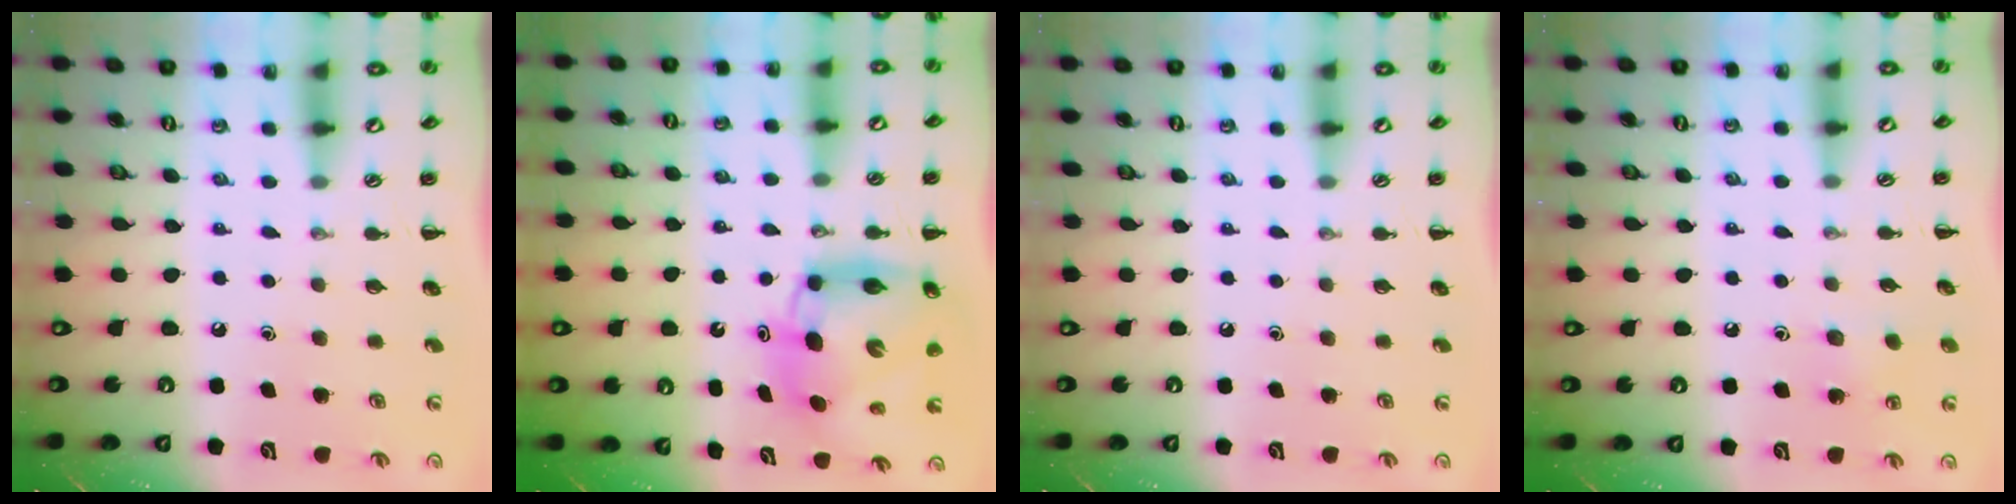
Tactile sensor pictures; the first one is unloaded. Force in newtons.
{"total": 9.5, "press": 9.1, "slide": 2.8}
{"total": 0.0}
{"total": 7.7, "press": 7.5, "slide": 2.0}